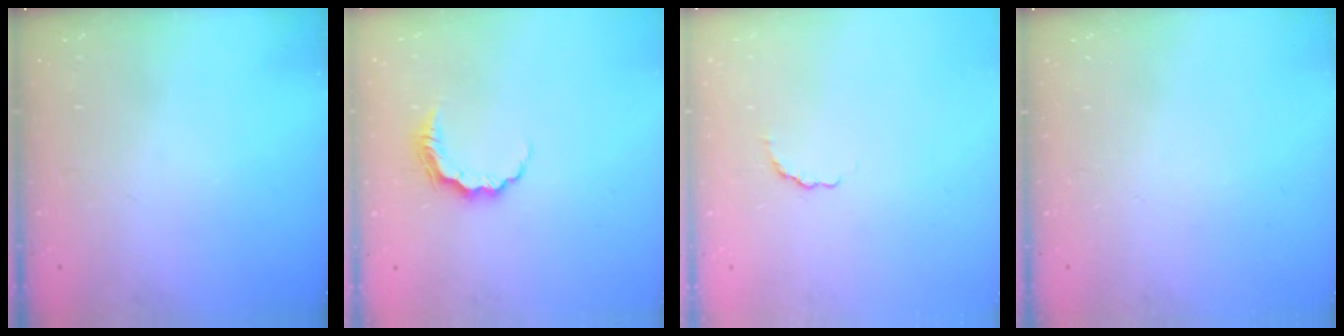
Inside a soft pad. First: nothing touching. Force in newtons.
{"total": 5.8, "press": 5.8, "slide": 0.5}
{"total": 1.8, "press": 1.6, "slide": 0.8}
{"total": 0.0}